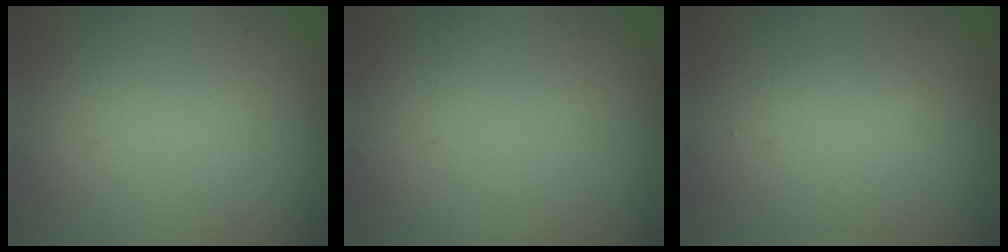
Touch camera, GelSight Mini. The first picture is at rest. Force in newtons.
{"total": 0.0}
{"total": 2.3, "press": 2.3, "slide": 0.1}